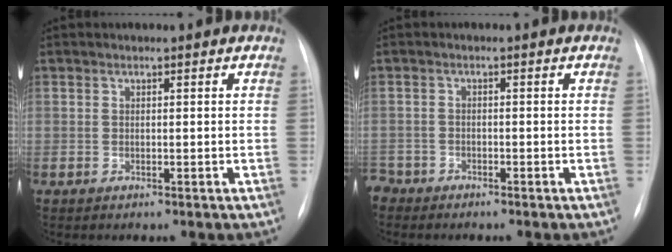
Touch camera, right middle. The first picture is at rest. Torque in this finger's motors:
{"motor_torque": [0.09, -0.11, 0.27, 0.01]}